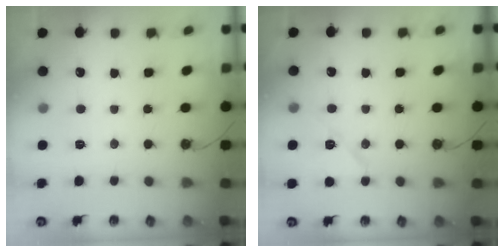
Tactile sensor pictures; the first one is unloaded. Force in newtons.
{"total": 8.8, "press": 8.7, "slide": 1.7}